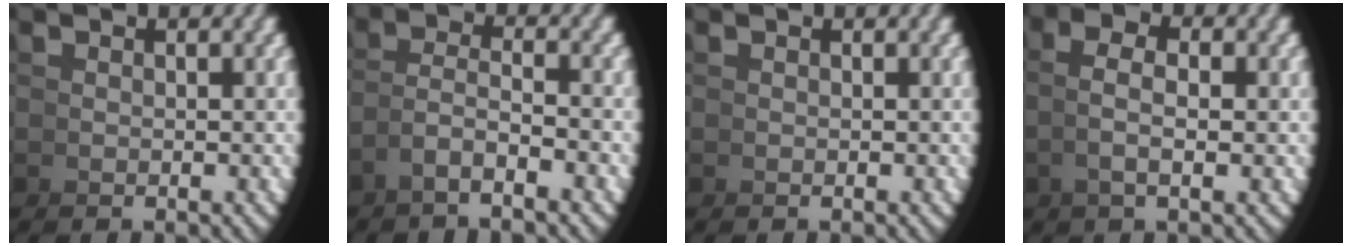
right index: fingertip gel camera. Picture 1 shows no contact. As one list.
[{"total": 2.8, "force": [-1.2, 0.7, 2.5], "torque": [-0.050, -0.009, -0.017]}, {"total": 0.0}, {"total": 2.6, "force": [0.7, 0.2, 2.5], "torque": [-0.049, 0.005, 0.013]}]